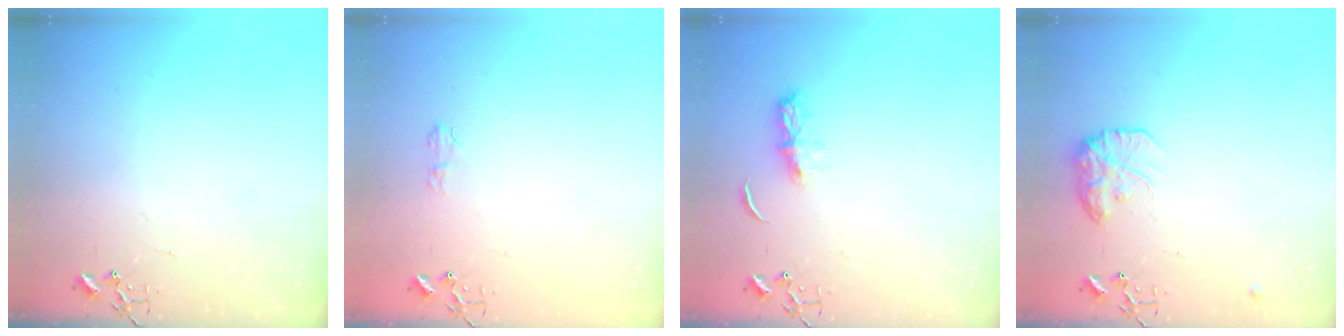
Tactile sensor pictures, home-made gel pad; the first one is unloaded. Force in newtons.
{"total": 5.0, "press": 5.0, "slide": 0.6}
{"total": 6.1, "press": 6.0, "slide": 0.7}
{"total": 13.1, "press": 13.0, "slide": 0.7}